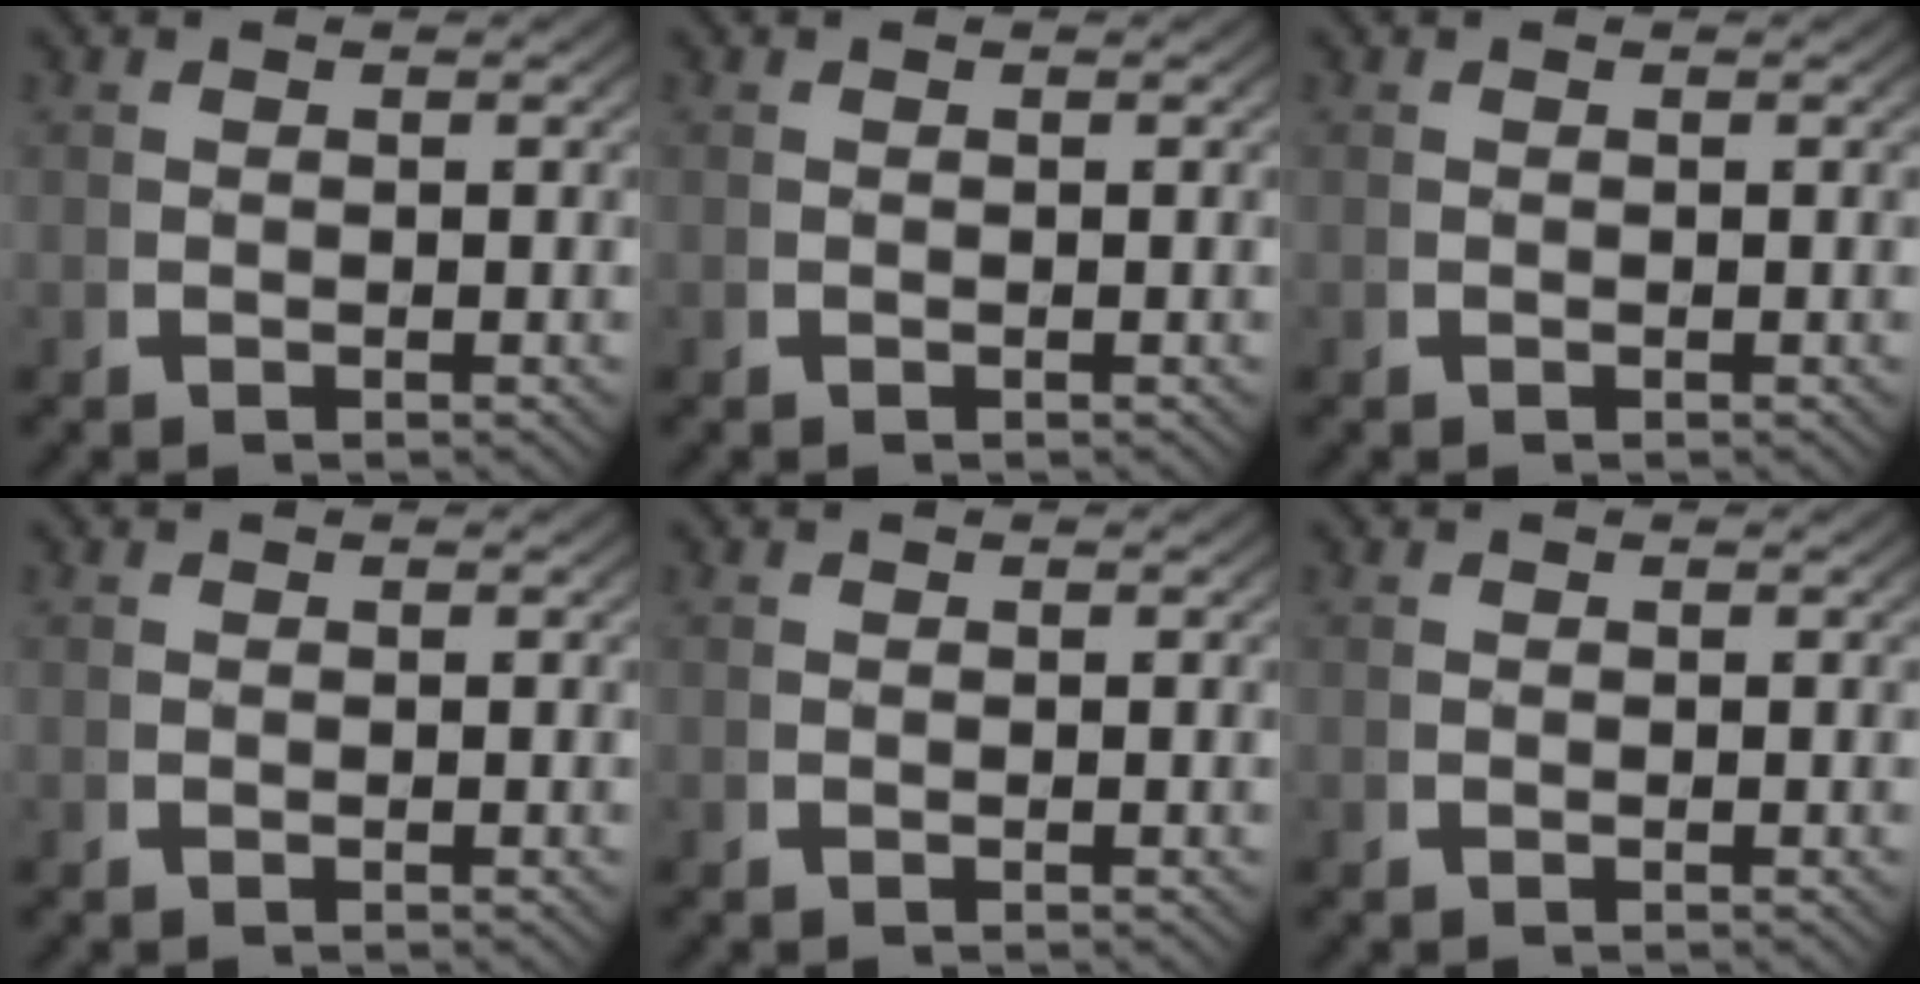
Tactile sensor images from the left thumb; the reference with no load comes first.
{"total": 0.0}
{"total": 0.0}
{"total": 0.0}
{"total": 0.0}
{"total": 0.0}